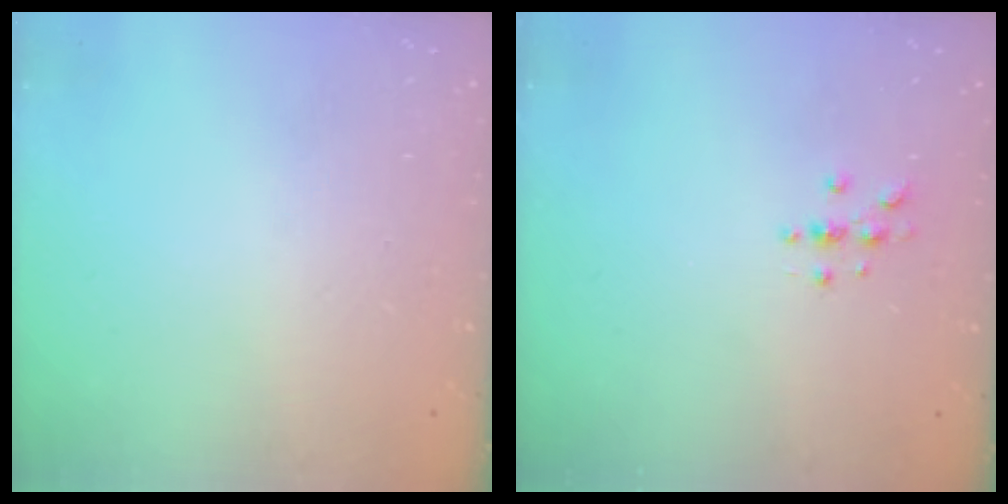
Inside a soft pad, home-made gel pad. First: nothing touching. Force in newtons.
{"total": 3.0, "press": 3.0, "slide": 0.4}